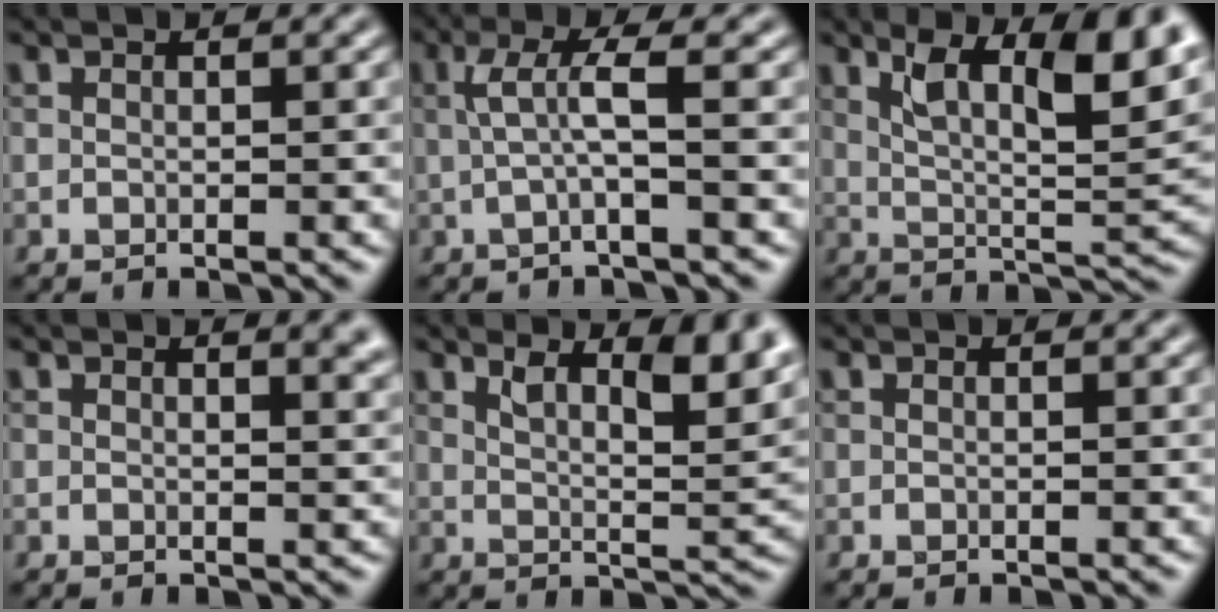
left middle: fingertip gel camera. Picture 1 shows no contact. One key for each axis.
{"total": 2.5, "fx": -0.2, "fy": 0.0, "fz": 2.5, "tx": -0.054, "ty": 0.008, "tz": -0.006}
{"total": 9.6, "fx": 4.4, "fy": 2.9, "fz": 8.1, "tx": -0.132, "ty": -0.002, "tz": 0.077}
{"total": 2.0, "fx": 1.5, "fy": 0.6, "fz": 1.3, "tx": -0.004, "ty": 0.000, "tz": 0.020}
{"total": 6.4, "fx": 3.5, "fy": 1.8, "fz": 5.1, "tx": -0.071, "ty": -0.003, "tz": 0.057}
{"total": 0.0}